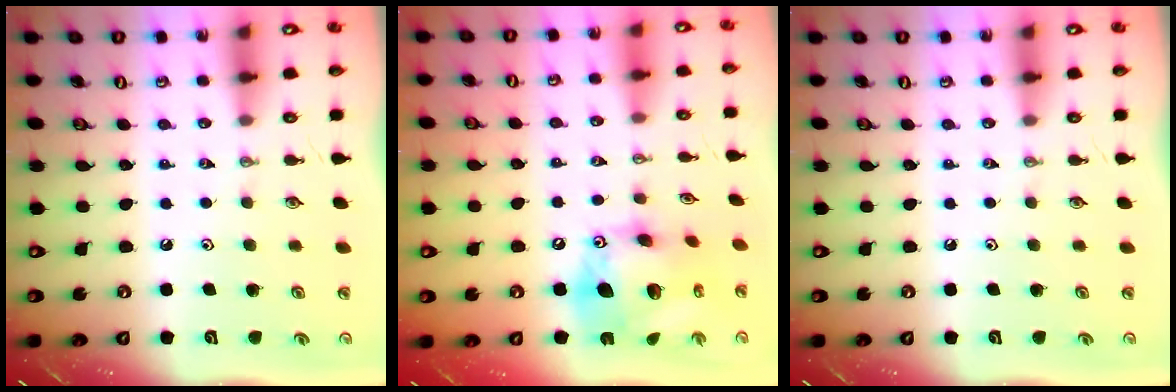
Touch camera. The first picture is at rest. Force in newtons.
{"total": 17.9, "press": 17.8, "slide": 1.6}
{"total": 0.0}